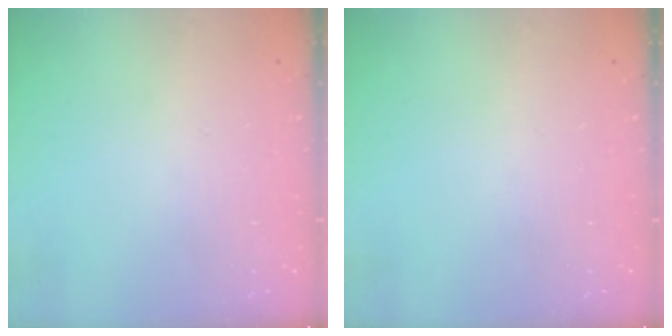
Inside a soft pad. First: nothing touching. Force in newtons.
{"total": 0.0}